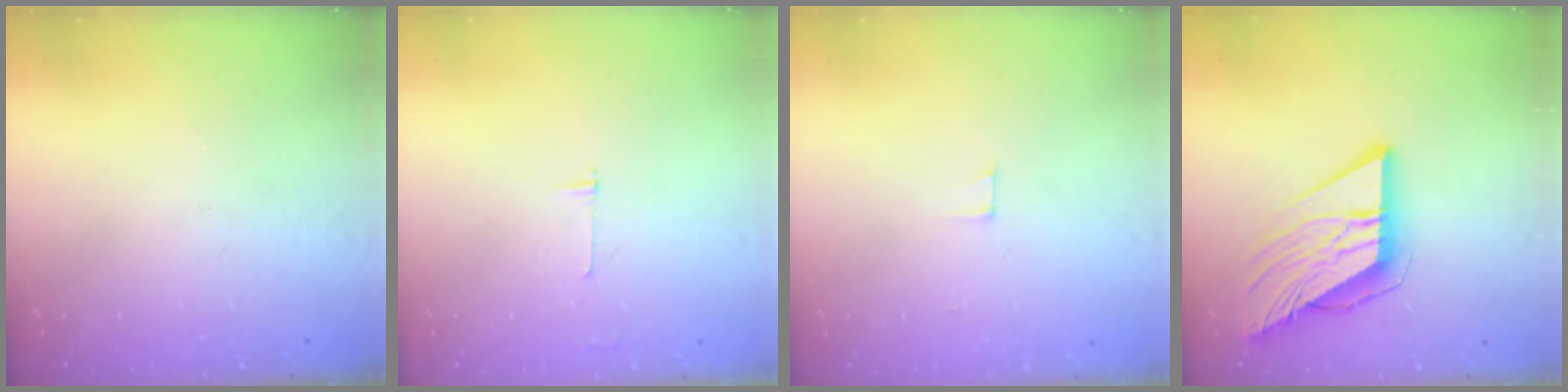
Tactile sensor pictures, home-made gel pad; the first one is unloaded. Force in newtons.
{"total": 2.7, "press": 2.7, "slide": 0.3}
{"total": 2.5, "press": 2.5, "slide": 0.2}
{"total": 11.3, "press": 11.2, "slide": 1.5}